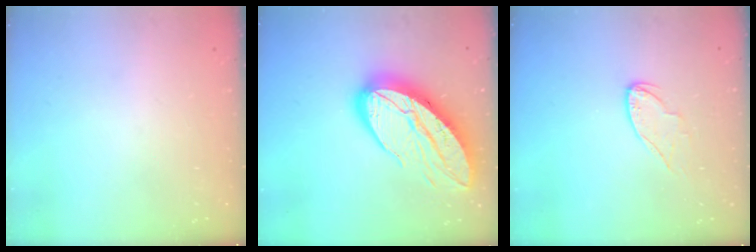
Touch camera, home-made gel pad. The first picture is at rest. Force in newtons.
{"total": 20.6, "press": 20.5, "slide": 1.8}
{"total": 7.2, "press": 7.2, "slide": 0.4}